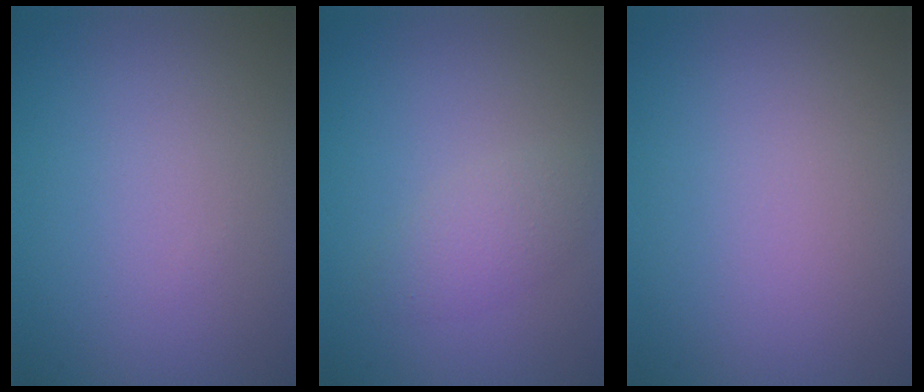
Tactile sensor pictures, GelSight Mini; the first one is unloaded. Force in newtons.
{"total": 2.1, "press": 2.1, "slide": 0.2}
{"total": 0.0}